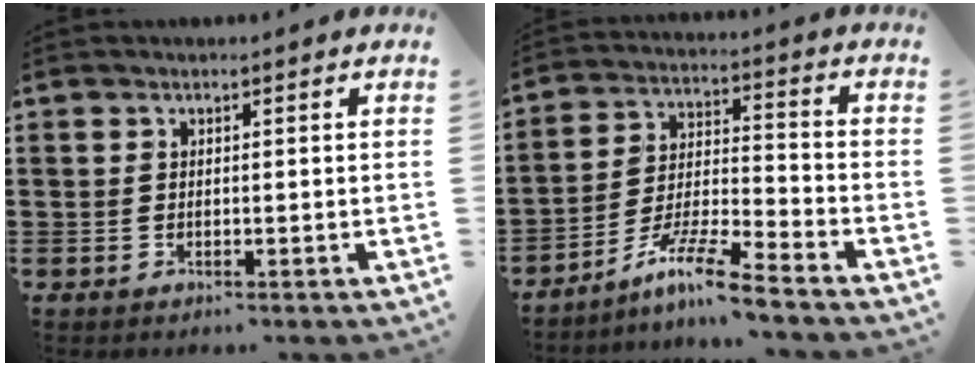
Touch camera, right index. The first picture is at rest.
{"total": 9.1, "force": [-7.5, 0.1, 5.1], "torque": [-0.105, 0.001, -0.149]}